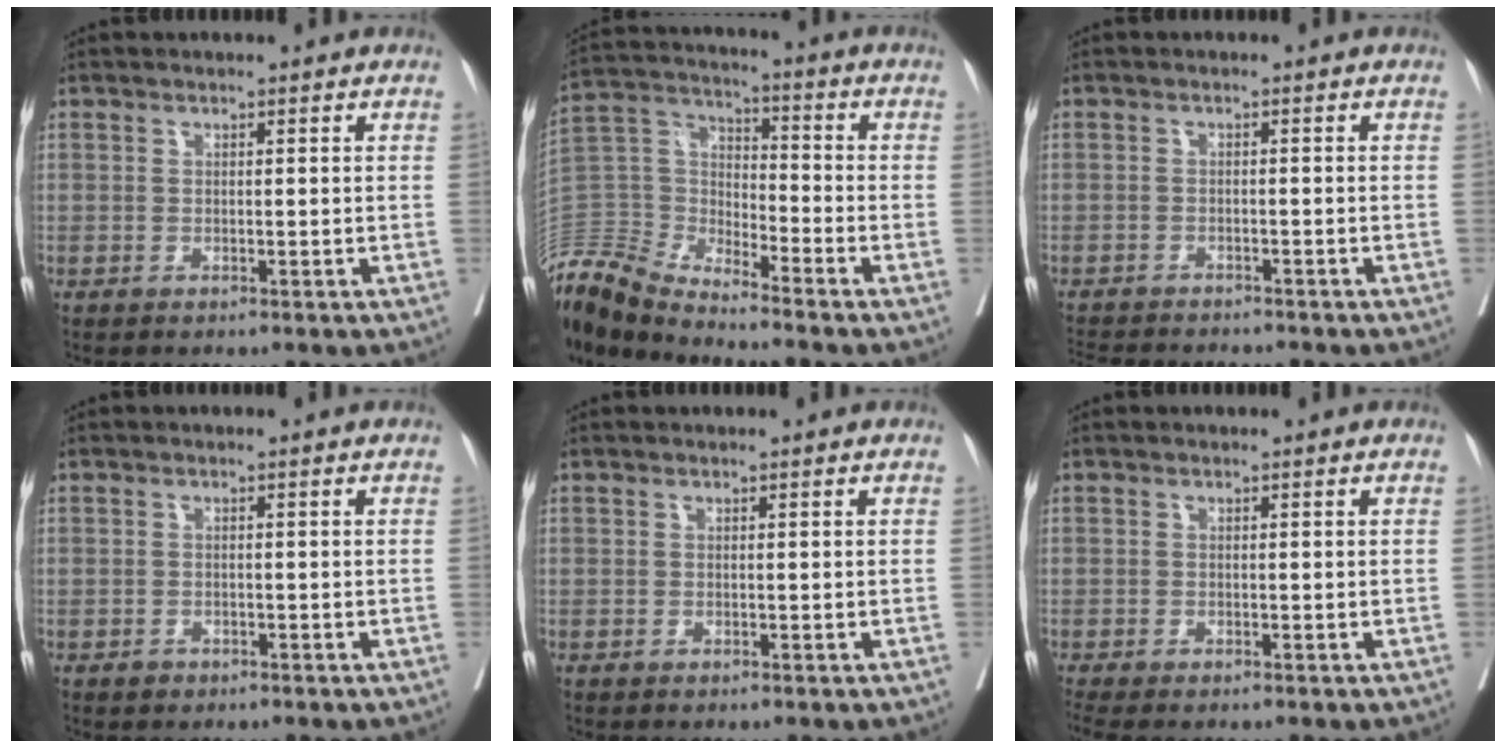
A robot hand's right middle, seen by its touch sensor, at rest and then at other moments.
{"total": 12.9, "force": [-12.4, 0.7, 3.1], "torque": [-0.065, 0.017, -0.254]}
{"total": 9.4, "force": [-8.7, 1.6, 3.2], "torque": [-0.048, -0.008, -0.122]}
{"total": 1.0, "force": [-0.7, 0.7, 0.2], "torque": [-0.001, 0.003, -0.009]}
{"total": 0.0}
{"total": 2.4, "force": [-2.1, 0.2, 1.1], "torque": [-0.017, -0.007, -0.035]}